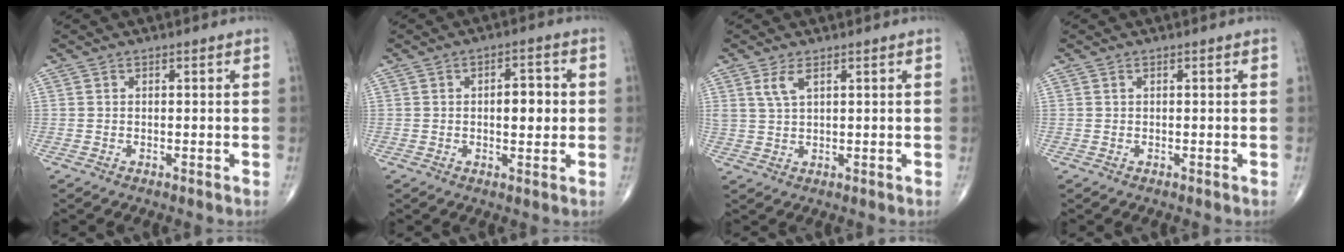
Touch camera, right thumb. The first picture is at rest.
{"total": 5.5, "force": [0.2, 2.6, 4.8], "torque": [-0.055, 0.004, 0.000]}
{"total": 3.2, "force": [1.7, 1.2, 2.5], "torque": [-0.055, -0.003, 0.041]}
{"total": 0.0}